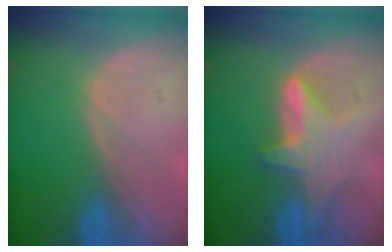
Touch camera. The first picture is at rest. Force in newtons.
{"total": 6.1, "press": 6.0, "slide": 0.5}